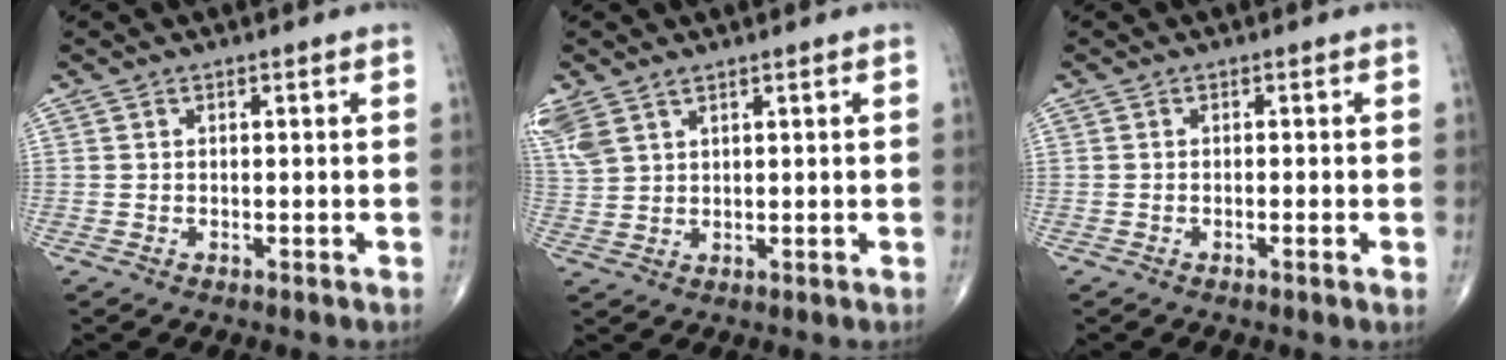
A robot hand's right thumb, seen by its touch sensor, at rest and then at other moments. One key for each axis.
{"total": 8.1, "fx": 4.6, "fy": 4.8, "fz": 4.7, "tx": -0.125, "ty": 0.003, "tz": 0.102}
{"total": 1.2, "fx": -0.4, "fy": -0.1, "fz": 1.1, "tx": -0.022, "ty": -0.002, "tz": -0.009}